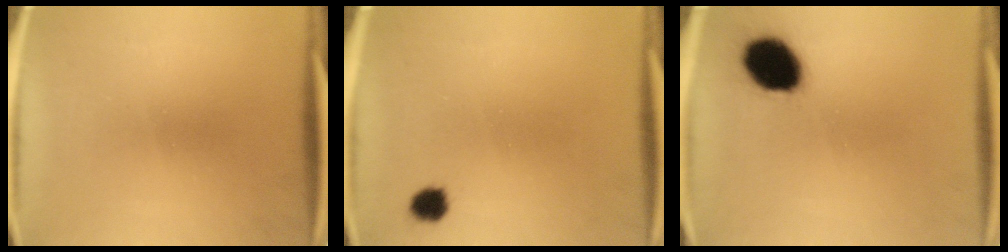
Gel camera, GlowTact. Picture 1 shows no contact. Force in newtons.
{"total": 2.8}
{"total": 13.3}